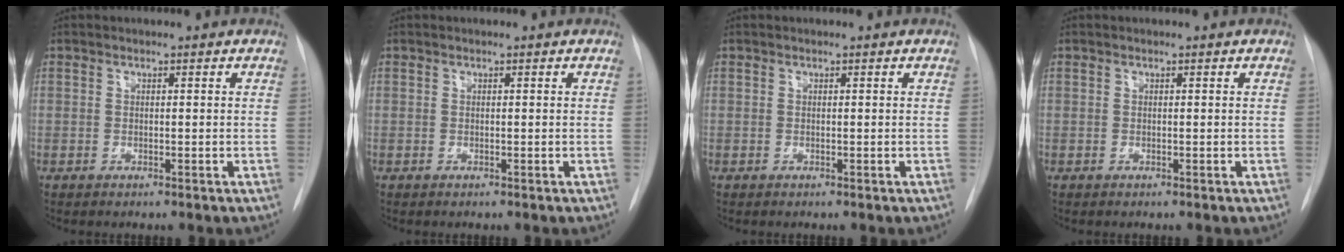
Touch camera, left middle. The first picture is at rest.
{"total": 0.0}
{"total": 0.0}
{"total": 0.0}